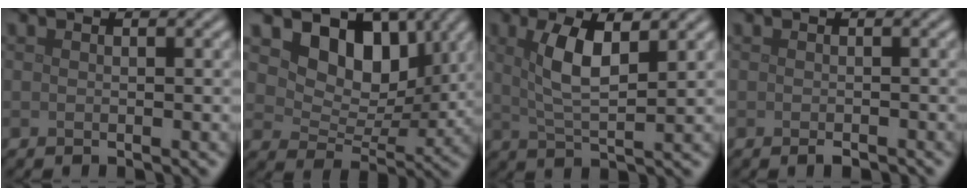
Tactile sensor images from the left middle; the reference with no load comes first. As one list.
[{"total": 8.1, "force": [3.9, 5.2, 4.7], "torque": [-0.067, -0.009, 0.056]}, {"total": 5.0, "force": [1.7, 1.6, 4.4], "torque": [-0.088, 0.000, 0.030]}, {"total": 0.7, "force": [-0.4, 0.3, 0.5], "torque": [-0.008, -0.004, -0.005]}]